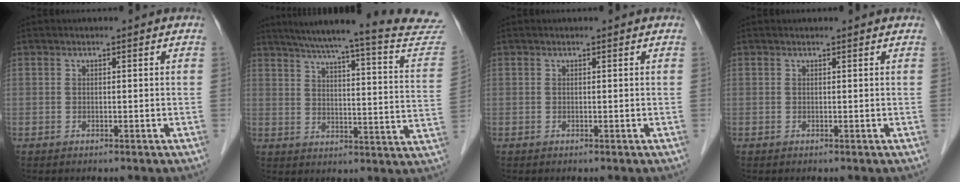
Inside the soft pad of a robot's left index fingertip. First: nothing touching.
{"total": 26.2, "force": [24.0, 0.9, 10.6], "torque": [-0.151, -0.071, 0.285]}
{"total": 0.0}
{"total": 1.0, "force": [1.0, 0.3, 0.2], "torque": [-0.012, 0.016, 0.010]}